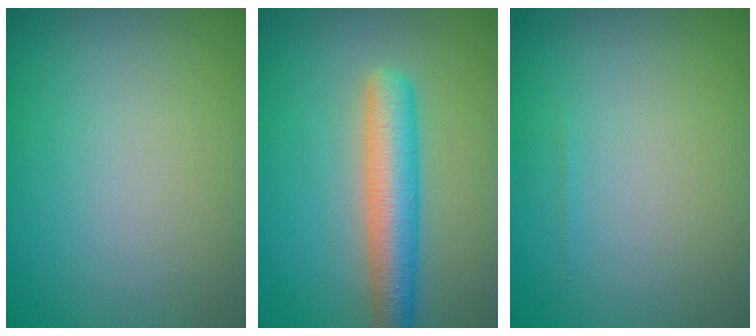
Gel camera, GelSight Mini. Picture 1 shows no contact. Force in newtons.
{"total": 5.1, "press": 5.1, "slide": 0.2}
{"total": 0.0}